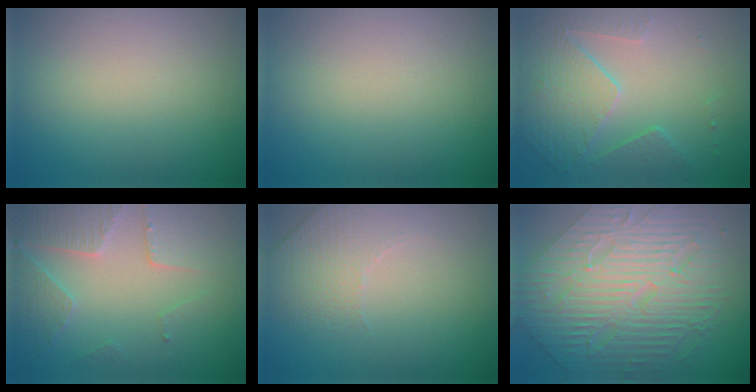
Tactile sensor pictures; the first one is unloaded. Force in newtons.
{"total": 0.0}
{"total": 5.0, "press": 3.7, "slide": 3.4}
{"total": 4.6, "press": 3.4, "slide": 3.1}
{"total": 1.9, "press": 1.6, "slide": 1.0}
{"total": 10.5, "press": 7.2, "slide": 7.7}